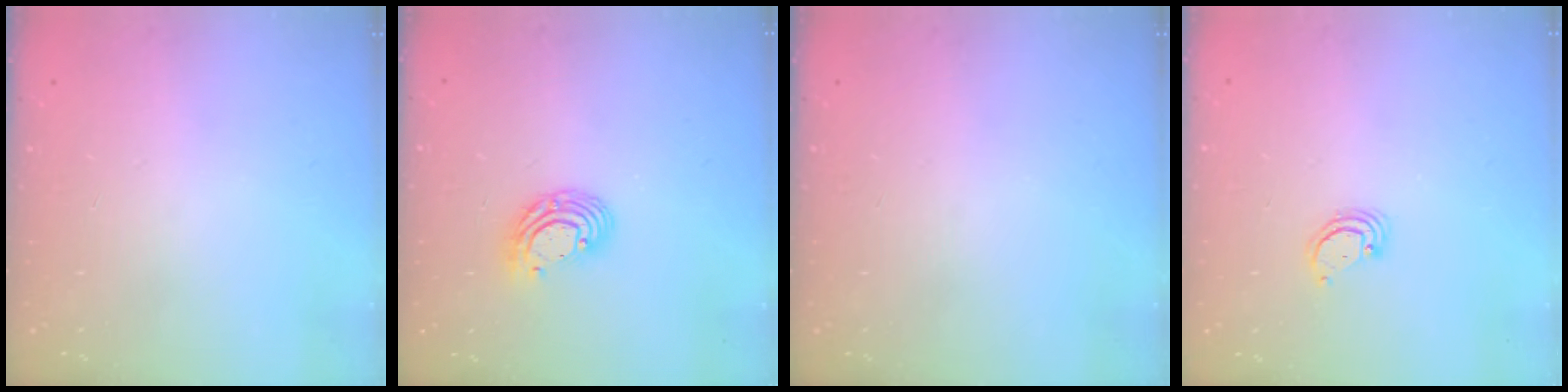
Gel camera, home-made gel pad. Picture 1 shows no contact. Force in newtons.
{"total": 8.0, "press": 8.0, "slide": 0.4}
{"total": 0.0}
{"total": 2.5, "press": 2.5, "slide": 0.2}